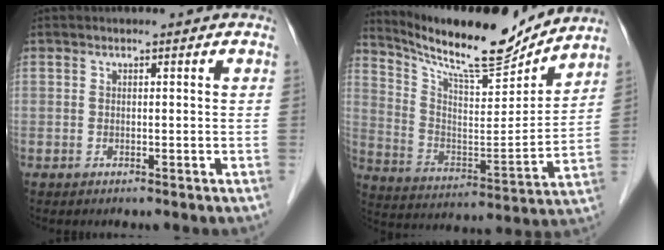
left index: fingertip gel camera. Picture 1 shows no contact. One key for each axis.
{"total": 17.2, "fx": 15.9, "fy": 1.6, "fz": 6.5, "tx": -0.130, "ty": -0.020, "tz": 0.262}